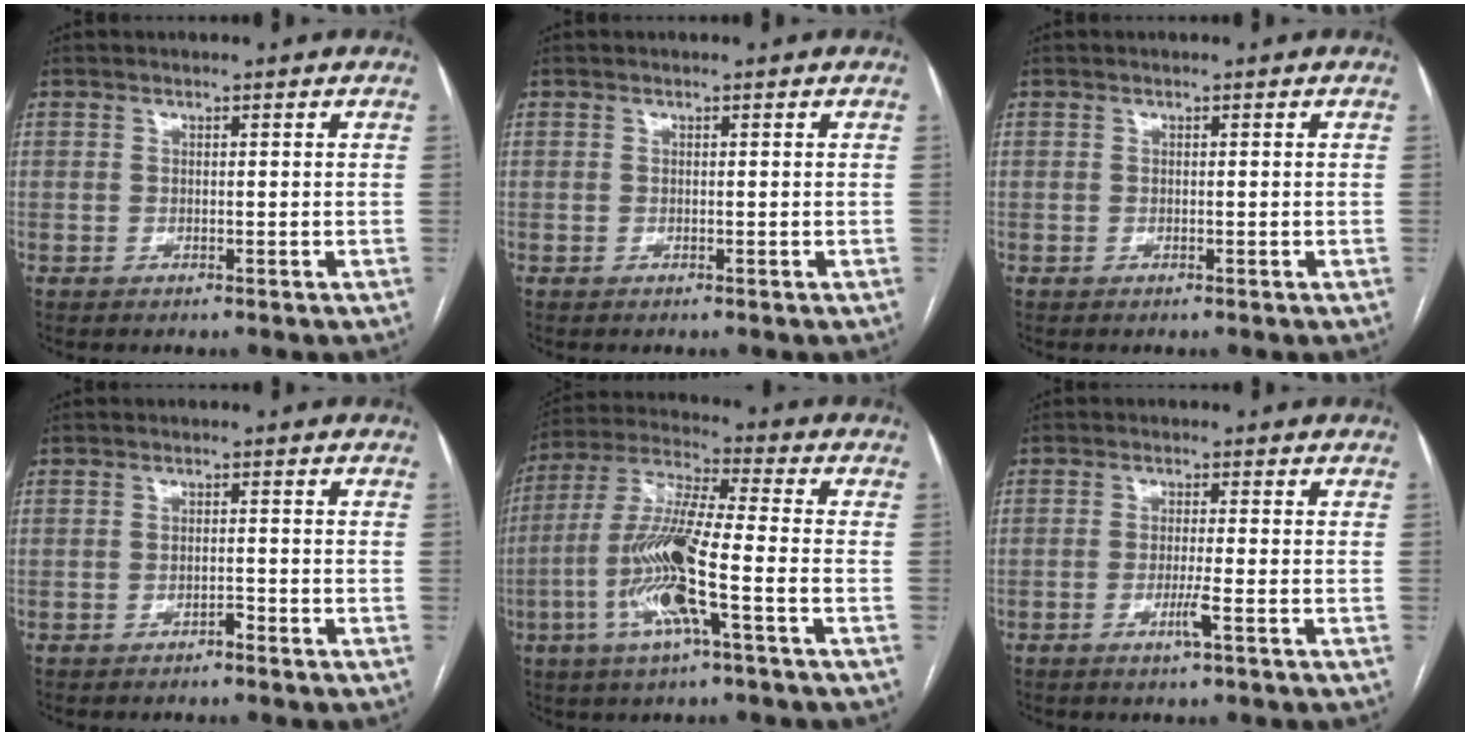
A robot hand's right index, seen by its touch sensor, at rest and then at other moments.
{"total": 0.0}
{"total": 0.0}
{"total": 1.2, "force": [-1.0, 0.3, 0.6], "torque": [-0.010, 0.001, -0.015]}
{"total": 13.9, "force": [-4.1, 0.8, 13.3], "torque": [-0.277, -0.002, -0.084]}
{"total": 2.9, "force": [-1.3, -0.4, 2.5], "torque": [-0.051, -0.006, -0.026]}